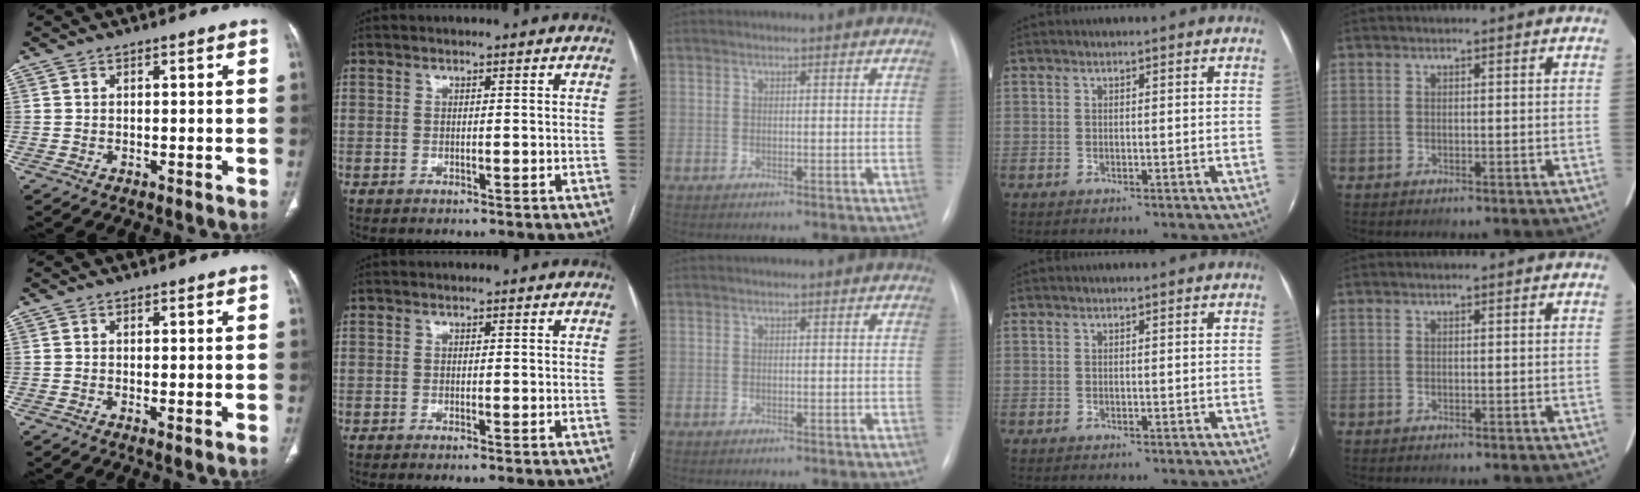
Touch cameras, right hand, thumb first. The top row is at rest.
{"thumb": {"total": 1.1, "force": [0.0, 0.3, 1.1], "torque": [-0.025, -0.008, 0.001]}, "index": {"total": 0.6, "force": [-0.5, -0.2, 0.4], "torque": [-0.008, 0.000, -0.009]}}